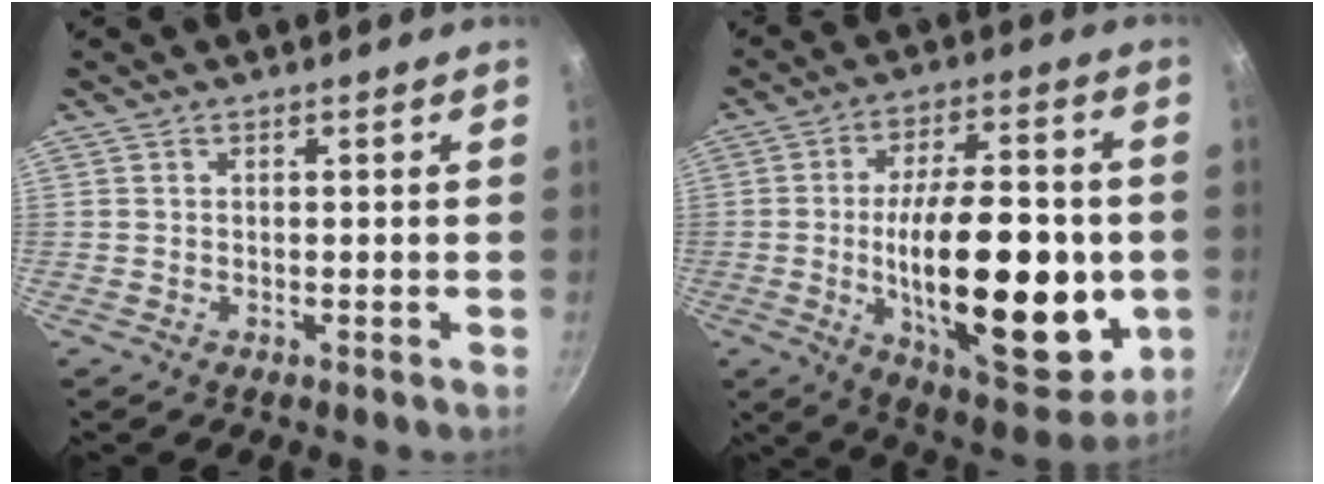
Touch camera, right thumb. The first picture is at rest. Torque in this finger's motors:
{"motor_torque": [2.22, 2.78, 2.56, -0.19, 0.70]}